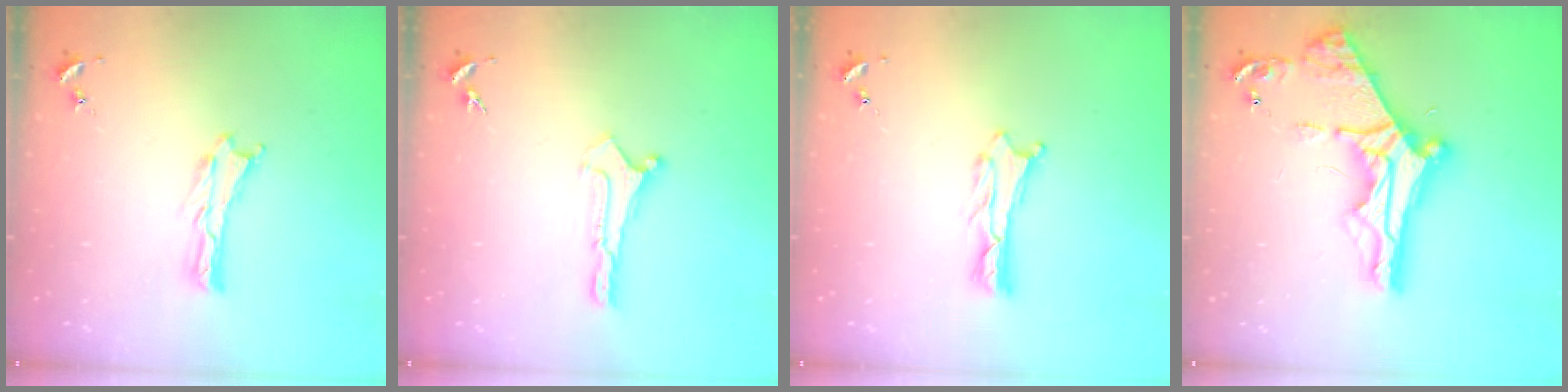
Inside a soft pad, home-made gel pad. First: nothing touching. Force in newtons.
{"total": 0.0}
{"total": 1.2, "press": 1.2, "slide": 0.0}
{"total": 11.8, "press": 11.7, "slide": 1.2}